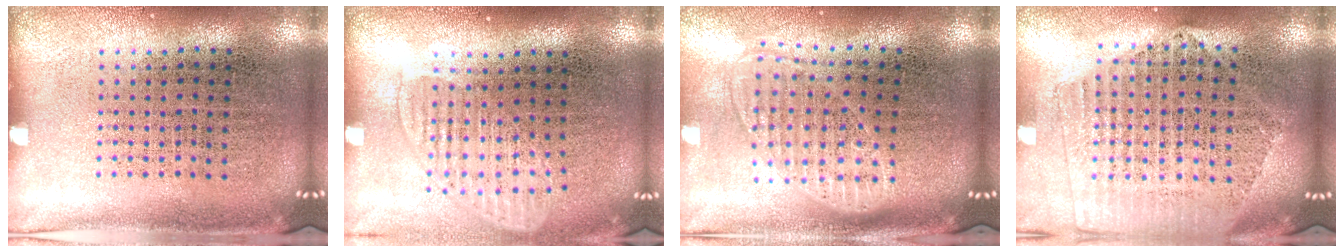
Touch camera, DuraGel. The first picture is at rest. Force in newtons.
{"total": 1.6, "press": 1.4, "slide": 0.8}
{"total": 1.7, "press": 1.4, "slide": 1.0}
{"total": 2.1, "press": 1.9, "slide": 0.9}